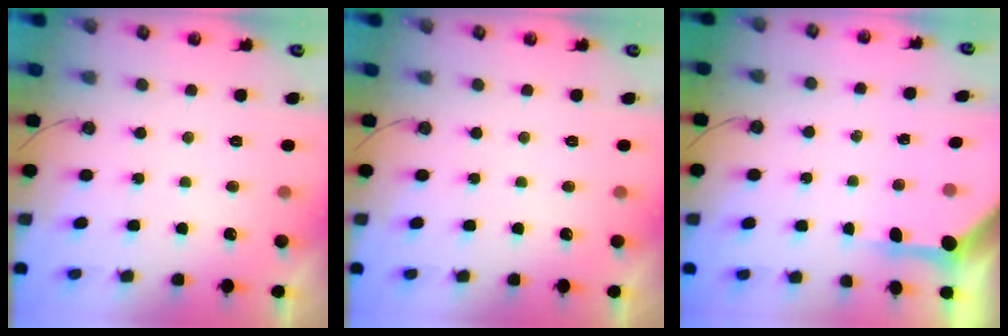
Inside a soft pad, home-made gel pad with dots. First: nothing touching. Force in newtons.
{"total": 0.0}
{"total": 6.1, "press": 6.1, "slide": 0.4}